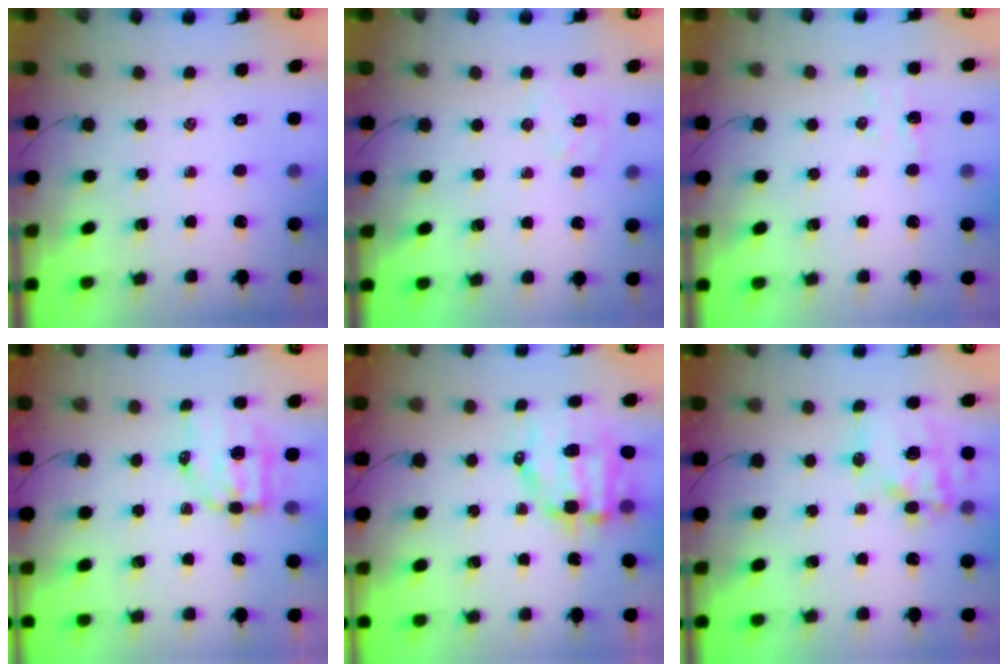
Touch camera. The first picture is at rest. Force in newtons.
{"total": 5.7, "press": 5.6, "slide": 0.9}
{"total": 4.3, "press": 4.2, "slide": 1.0}
{"total": 7.0, "press": 6.9, "slide": 1.1}
{"total": 9.5, "press": 9.2, "slide": 2.2}
{"total": 16.4, "press": 16.0, "slide": 3.8}